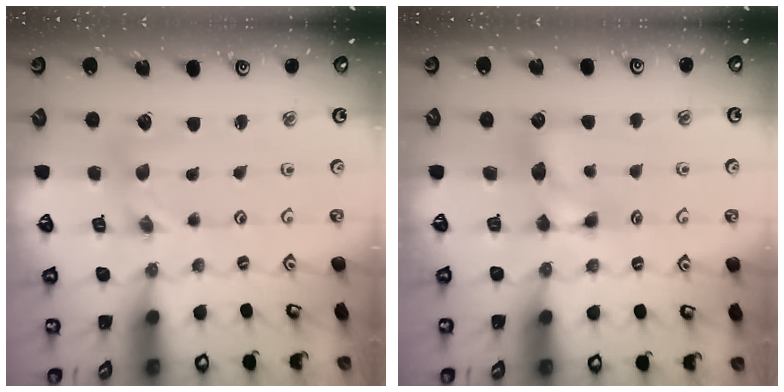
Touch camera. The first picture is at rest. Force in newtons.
{"total": 7.8, "press": 7.8, "slide": 0.5}